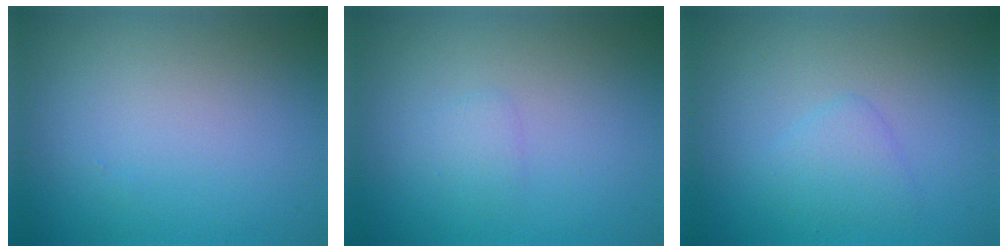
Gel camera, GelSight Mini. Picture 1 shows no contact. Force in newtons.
{"total": 0.9, "press": 0.9, "slide": 0.1}
{"total": 1.6, "press": 1.6, "slide": 0.2}